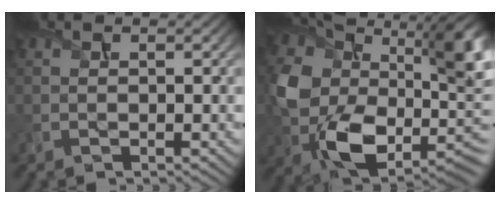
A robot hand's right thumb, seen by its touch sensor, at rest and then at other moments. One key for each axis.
{"total": 15.4, "fx": 0.2, "fy": 10.1, "fz": 11.7, "tx": -0.224, "ty": -0.042, "tz": 0.006}